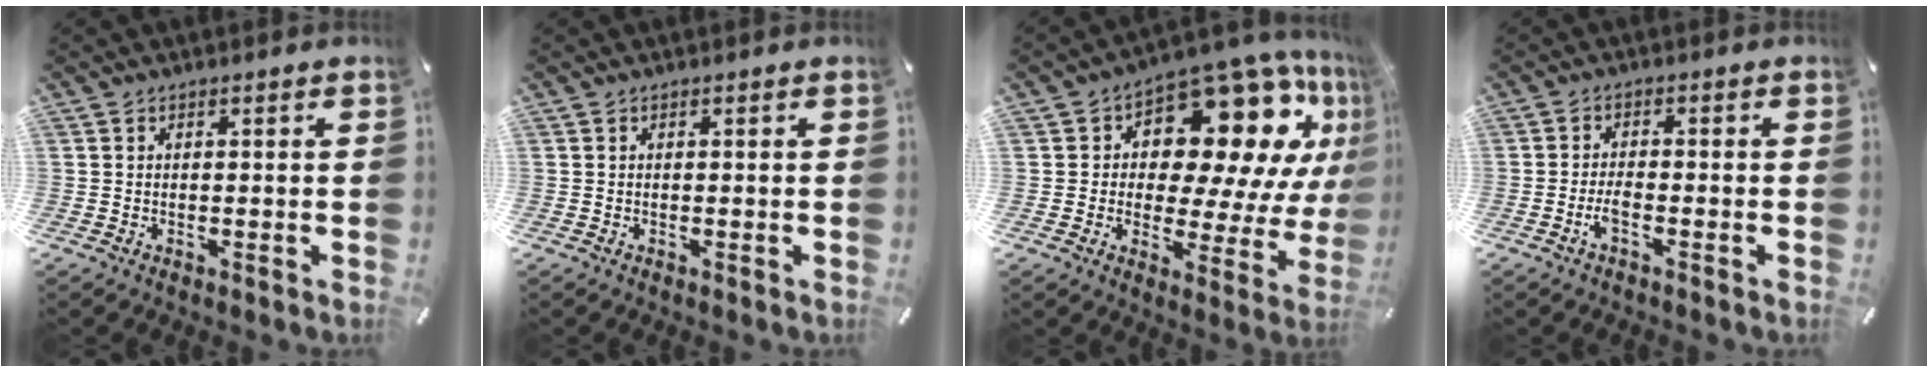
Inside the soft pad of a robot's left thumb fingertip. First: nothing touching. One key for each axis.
{"total": 0.0}
{"total": 19.3, "fx": 9.4, "fy": 10.2, "fz": 13.4, "tx": -0.175, "ty": -0.081, "tz": 0.150}
{"total": 3.5, "fx": -1.8, "fy": 1.2, "fz": 2.7, "tx": -0.065, "ty": 0.001, "tz": -0.038}